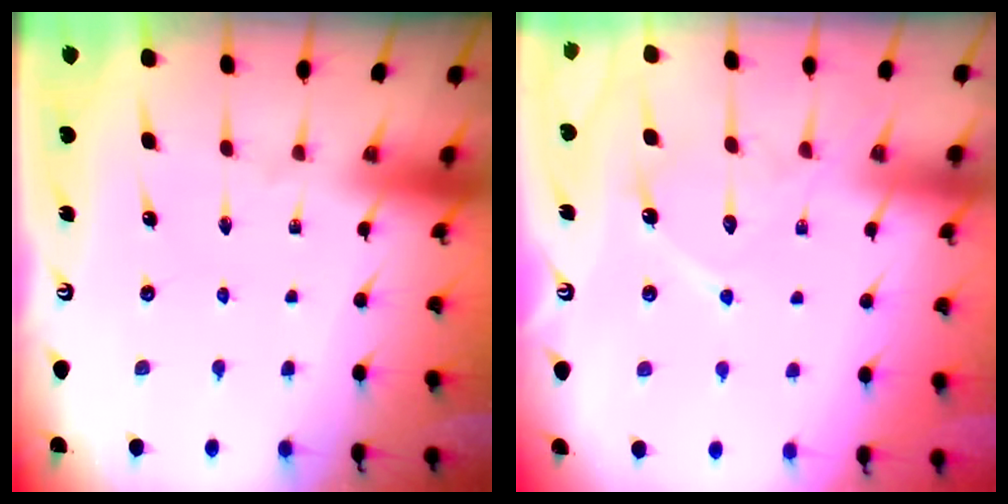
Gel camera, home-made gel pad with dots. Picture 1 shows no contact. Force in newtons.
{"total": 12.1, "press": 12.1, "slide": 0.8}